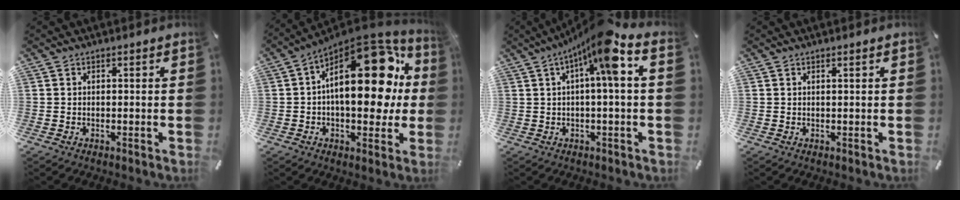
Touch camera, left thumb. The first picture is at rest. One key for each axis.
{"total": 24.5, "fx": 5.2, "fy": 13.1, "fz": 20.0, "tx": -0.278, "ty": -0.044, "tz": 0.092}
{"total": 11.2, "fx": 3.3, "fy": 1.4, "fz": 10.6, "tx": -0.174, "ty": -0.017, "tz": 0.051}
{"total": 0.6, "fx": 0.3, "fy": 0.0, "fz": 0.5, "tx": -0.007, "ty": 0.000, "tz": 0.004}